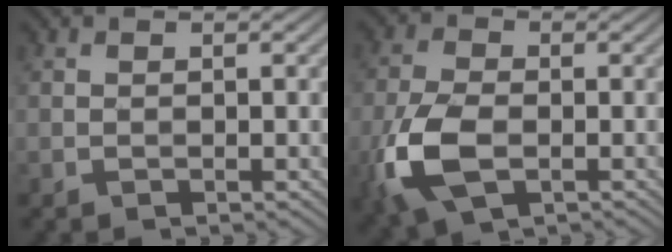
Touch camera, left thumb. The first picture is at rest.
{"total": 9.5, "force": [-3.0, 5.8, 7.0], "torque": [-0.188, -0.011, -0.068]}